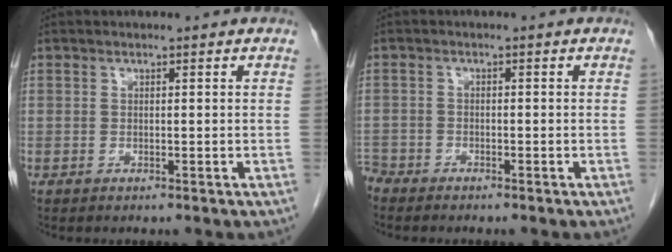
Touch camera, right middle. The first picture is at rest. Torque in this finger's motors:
{"motor_torque": [0.29, -0.54, 0.37, -0.02]}